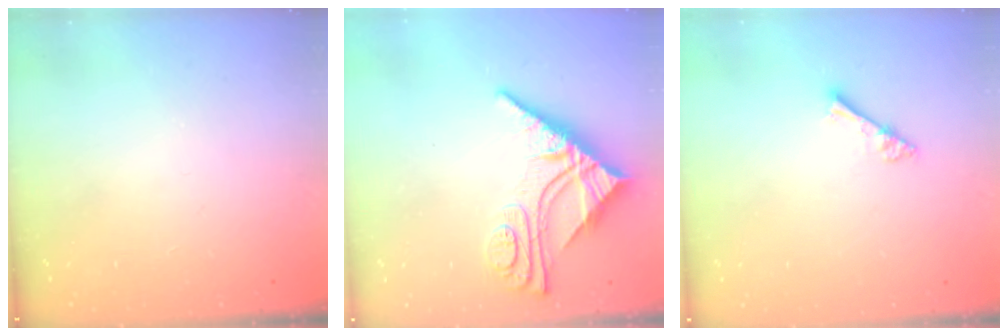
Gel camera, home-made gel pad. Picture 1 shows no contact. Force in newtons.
{"total": 11.8, "press": 11.7, "slide": 1.2}
{"total": 2.8, "press": 2.8, "slide": 0.3}